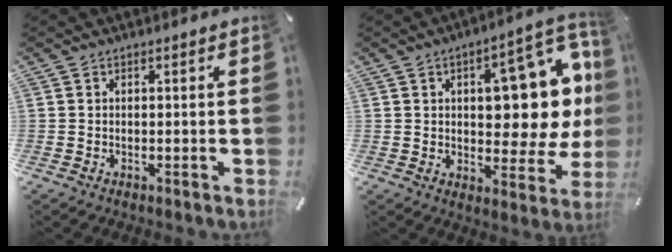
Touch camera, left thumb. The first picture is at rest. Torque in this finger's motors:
{"motor_torque": [2.49, 2.52, 1.04, 0.36, 0.15]}